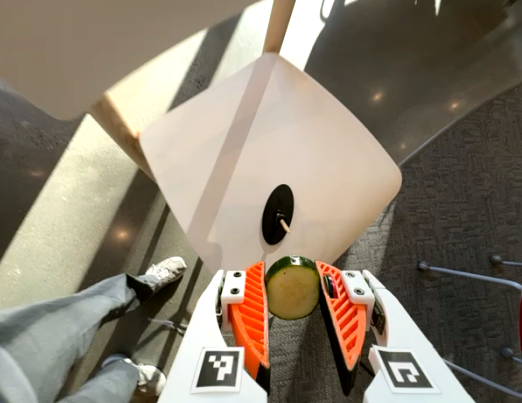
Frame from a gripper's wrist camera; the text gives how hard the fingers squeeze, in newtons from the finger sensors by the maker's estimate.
{"total": 10.7, "left": 10.7, "right": 10.7}